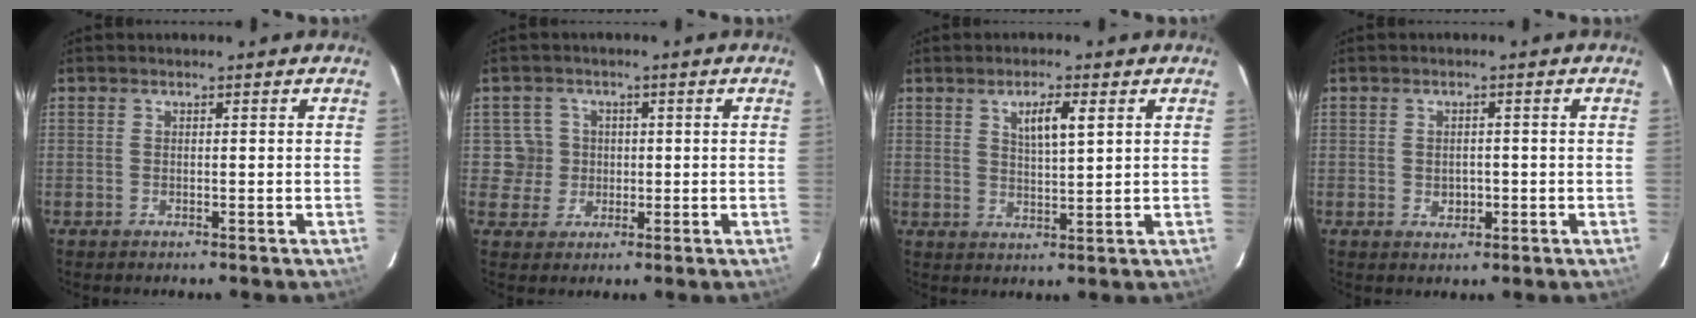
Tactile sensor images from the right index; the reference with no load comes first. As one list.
[{"total": 4.6, "force": [0.2, 4.6, 0.2], "torque": [0.004, 0.018, 0.009]}, {"total": 4.9, "force": [2.2, 1.0, 4.3], "torque": [-0.076, 0.001, 0.039]}, {"total": 2.6, "force": [-0.5, 2.2, 1.5], "torque": [-0.021, 0.000, -0.003]}]